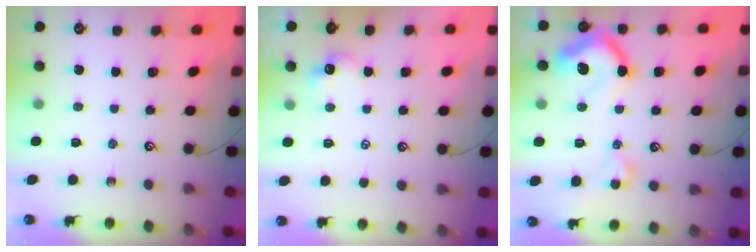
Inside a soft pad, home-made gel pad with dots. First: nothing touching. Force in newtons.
{"total": 0.6, "press": 0.3, "slide": 0.5}
{"total": 12.4, "press": 12.2, "slide": 1.9}